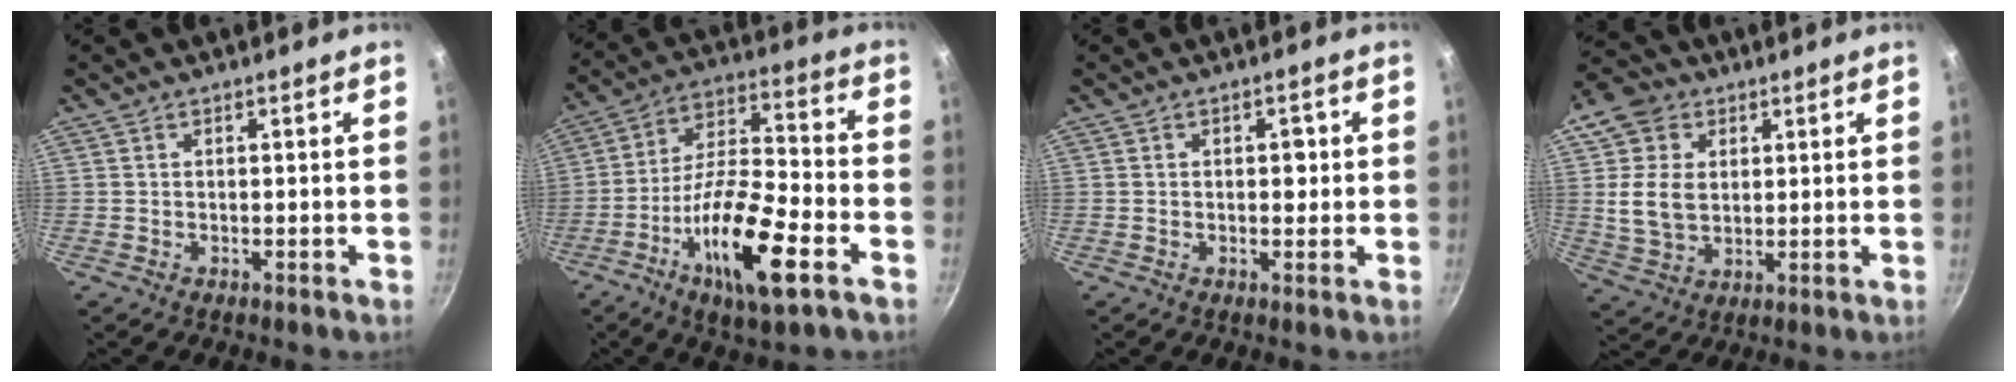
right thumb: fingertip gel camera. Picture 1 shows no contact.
{"total": 18.5, "force": [-8.0, 5.5, 15.8], "torque": [-0.275, 0.036, -0.148]}
{"total": 2.3, "force": [0.3, 1.6, 1.7], "torque": [-0.009, 0.002, 0.003]}
{"total": 11.3, "force": [2.7, 8.8, 6.6], "torque": [-0.097, -0.008, 0.047]}